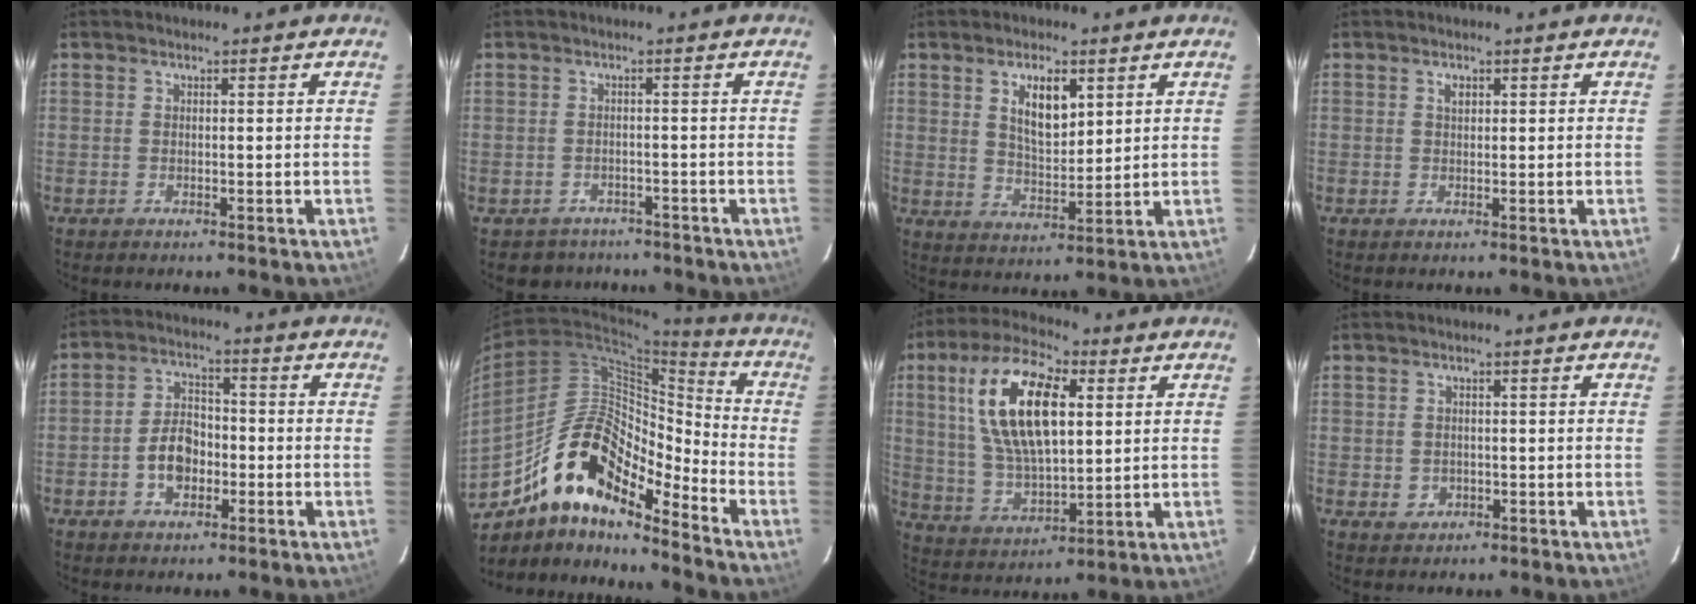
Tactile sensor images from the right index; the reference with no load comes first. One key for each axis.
{"total": 4.7, "fx": -3.6, "fy": 3.1, "fz": 0.0, "tx": -0.004, "ty": 0.023, "tz": -0.051}
{"total": 7.8, "fx": 3.4, "fy": 3.3, "fz": 6.2, "tx": -0.106, "ty": 0.003, "tz": 0.067}
{"total": 1.2, "fx": 0.5, "fy": 0.9, "fz": 0.8, "tx": -0.010, "ty": 0.005, "tz": 0.009}
{"total": 6.9, "fx": -2.4, "fy": 4.7, "fz": 4.4, "tx": -0.086, "ty": 0.020, "tz": -0.036}
{"total": 17.2, "fx": -12.7, "fy": 5.8, "fz": 10.1, "tx": -0.174, "ty": 0.012, "tz": -0.242}
{"total": 18.5, "fx": 5.3, "fy": 8.3, "fz": 15.6, "tx": -0.304, "ty": 0.017, "tz": 0.106}
{"total": 2.3, "fx": -0.4, "fy": 2.2, "fz": 0.7, "tx": -0.012, "ty": 0.002, "tz": 0.001}